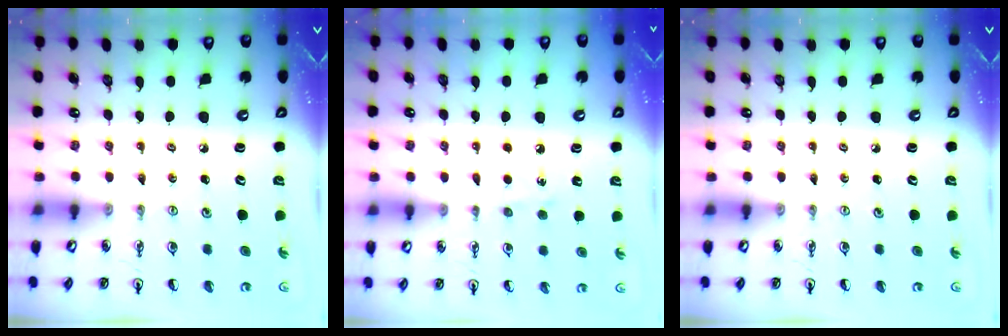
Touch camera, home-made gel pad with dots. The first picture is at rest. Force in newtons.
{"total": 5.1, "press": 5.0, "slide": 0.8}
{"total": 0.0}